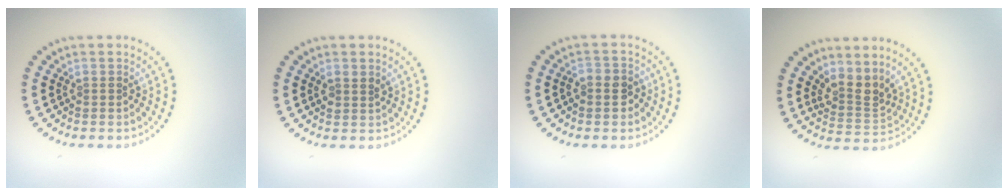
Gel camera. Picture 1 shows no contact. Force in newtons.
{"total": 1.2, "press": 1.1, "slide": 0.5}
{"total": 2.0, "press": 1.9, "slide": 0.6}
{"total": 2.8, "press": 2.0, "slide": 1.9}